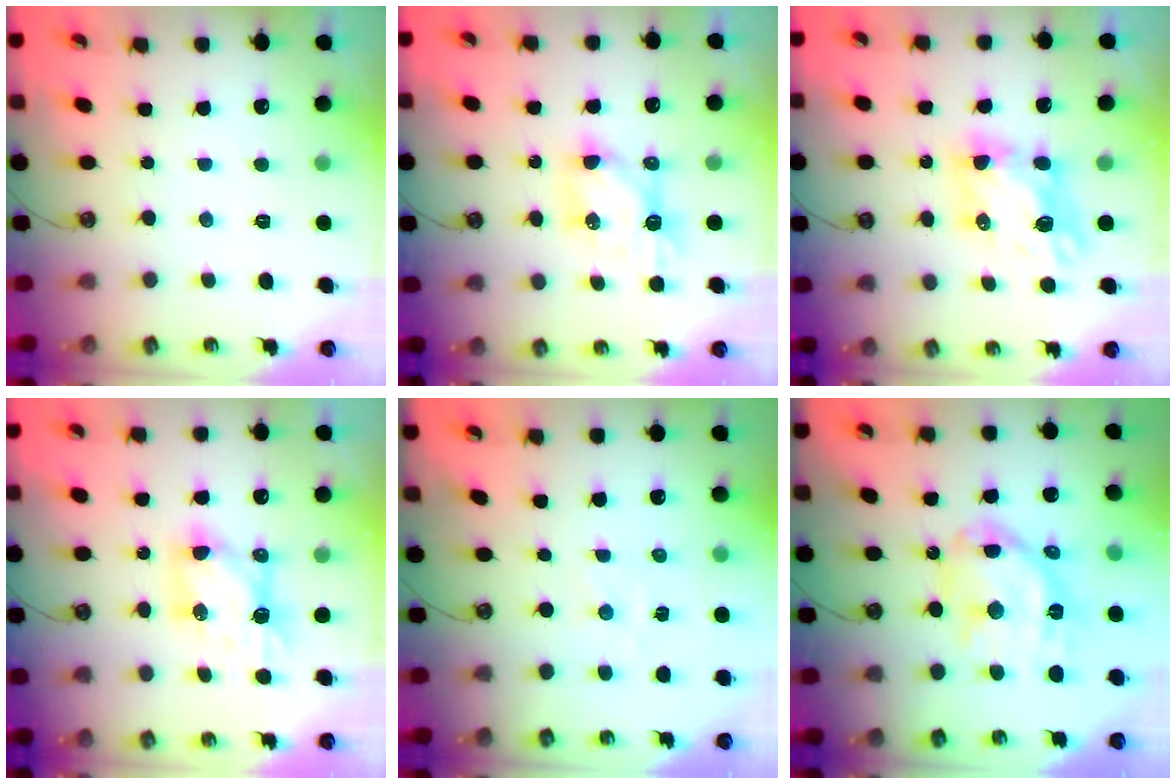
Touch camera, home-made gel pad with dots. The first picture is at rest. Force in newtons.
{"total": 6.1, "press": 6.1, "slide": 0.1}
{"total": 7.3, "press": 7.3, "slide": 0.6}
{"total": 7.1, "press": 7.1, "slide": 0.2}
{"total": 1.8, "press": 1.7, "slide": 0.3}
{"total": 17.6, "press": 17.5, "slide": 1.7}